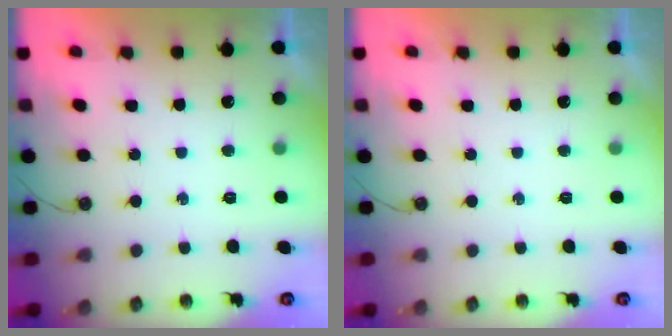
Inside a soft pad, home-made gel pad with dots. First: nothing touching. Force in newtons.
{"total": 0.0}